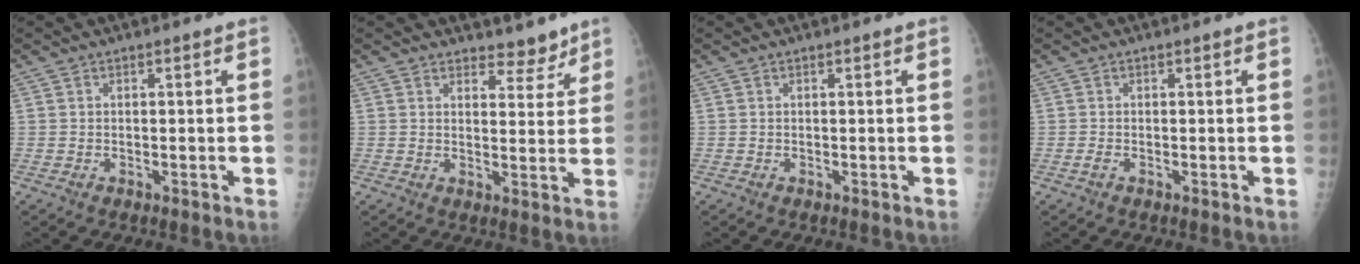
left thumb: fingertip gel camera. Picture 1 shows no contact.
{"total": 4.6, "force": [4.0, 2.1, 0.9], "torque": [0.014, -0.032, 0.053]}
{"total": 0.0}
{"total": 0.6, "force": [-0.2, 0.3, 0.5], "torque": [-0.010, -0.002, -0.005]}